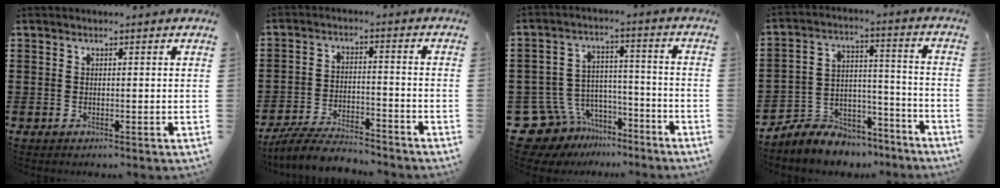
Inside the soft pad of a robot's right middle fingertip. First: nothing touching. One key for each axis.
{"total": 6.1, "fx": -5.8, "fy": 0.8, "fz": 2.0, "tx": -0.040, "ty": 0.004, "tz": -0.112}
{"total": 8.3, "fx": -6.7, "fy": 4.8, "fz": 0.8, "tx": -0.050, "ty": 0.011, "tz": -0.130}
{"total": 6.6, "fx": -6.3, "fy": 2.1, "fz": -0.1, "tx": -0.011, "ty": 0.013, "tz": -0.128}